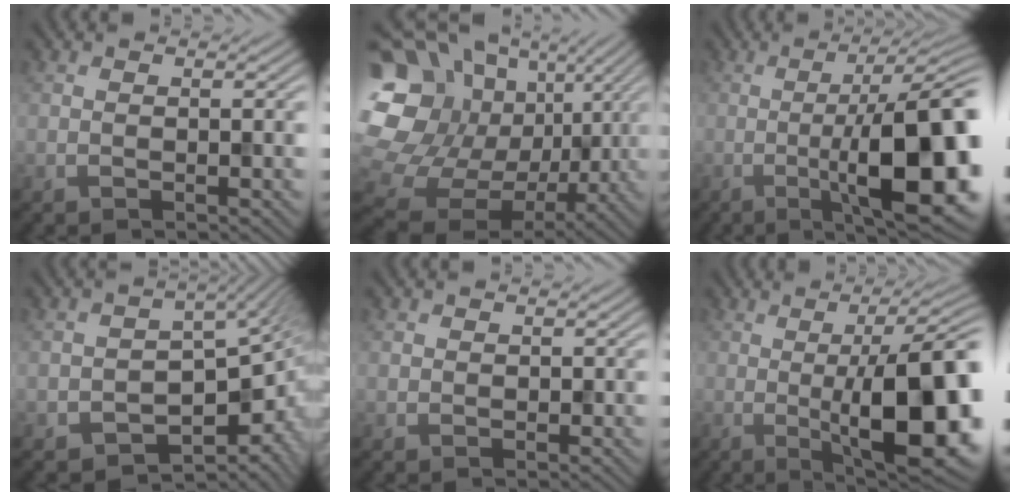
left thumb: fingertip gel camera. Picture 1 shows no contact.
{"total": 20.4, "force": [2.6, 17.4, 10.3], "torque": [-0.270, -0.008, 0.056]}
{"total": 16.2, "force": [-3.1, 4.6, 15.2], "torque": [-0.200, -0.013, -0.037]}
{"total": 8.0, "force": [-4.1, 4.8, 5.0], "torque": [-0.055, -0.027, -0.067]}
{"total": 1.0, "force": [0.1, 0.6, -0.7], "torque": [0.011, -0.006, 0.005]}
{"total": 15.6, "force": [-1.4, 4.9, 14.8], "torque": [-0.179, -0.005, -0.016]}